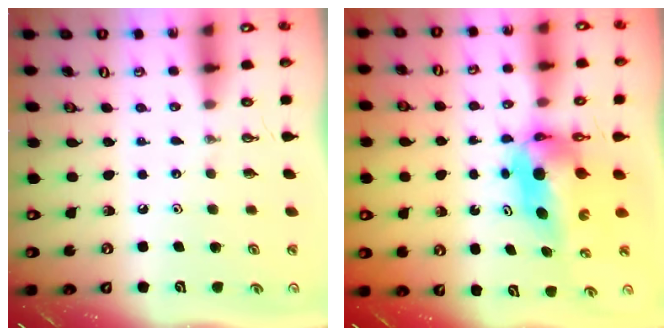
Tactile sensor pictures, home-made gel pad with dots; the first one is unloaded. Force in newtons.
{"total": 6.1, "press": 6.1, "slide": 0.4}